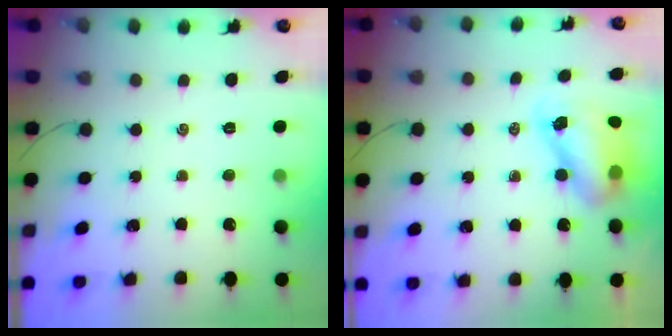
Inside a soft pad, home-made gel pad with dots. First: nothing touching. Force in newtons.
{"total": 8.9, "press": 8.6, "slide": 2.2}